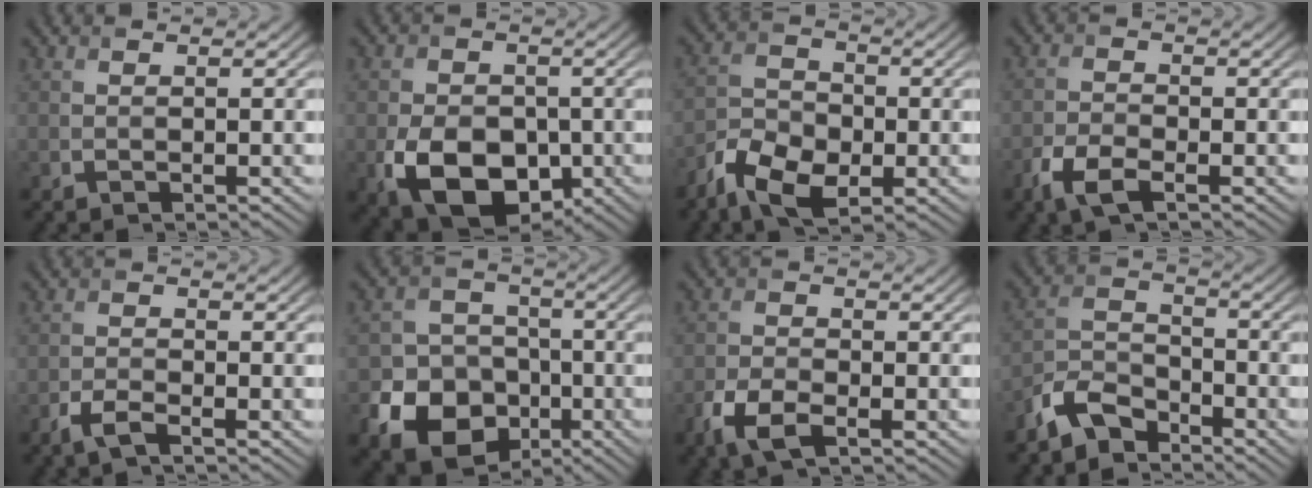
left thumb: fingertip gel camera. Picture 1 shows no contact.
{"total": 10.3, "force": [-3.2, 7.2, 6.7], "torque": [-0.138, -0.035, -0.053]}
{"total": 7.7, "force": [-4.3, 4.5, 4.5], "torque": [-0.099, -0.010, -0.088]}
{"total": 4.2, "force": [-2.4, 1.8, 2.9], "torque": [-0.068, -0.006, -0.056]}
{"total": 2.4, "force": [-1.7, 0.7, 1.6], "torque": [-0.041, -0.002, -0.039]}
{"total": 13.9, "force": [-5.9, 11.5, 5.1], "torque": [-0.117, -0.057, -0.116]}
{"total": 4.8, "force": [-2.6, 2.4, 3.2], "torque": [-0.075, -0.008, -0.058]}
{"total": 6.0, "force": [-4.8, 2.7, 2.4], "torque": [-0.054, -0.002, -0.116]}